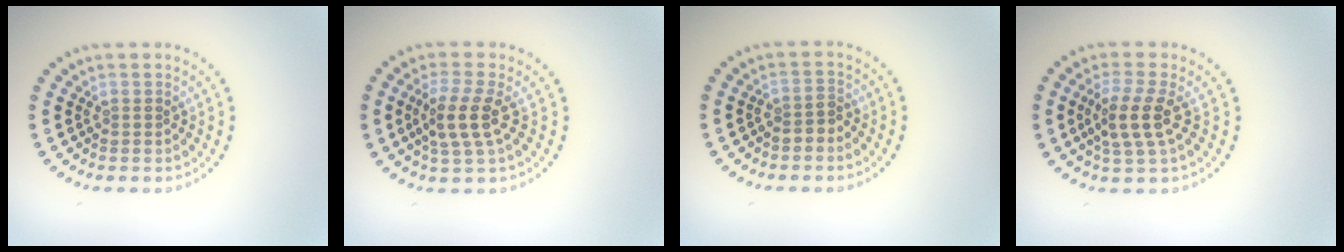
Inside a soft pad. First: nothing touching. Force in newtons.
{"total": 3.4, "press": 3.0, "slide": 1.5}
{"total": 1.4, "press": 1.2, "slide": 0.7}
{"total": 3.4, "press": 3.0, "slide": 1.5}